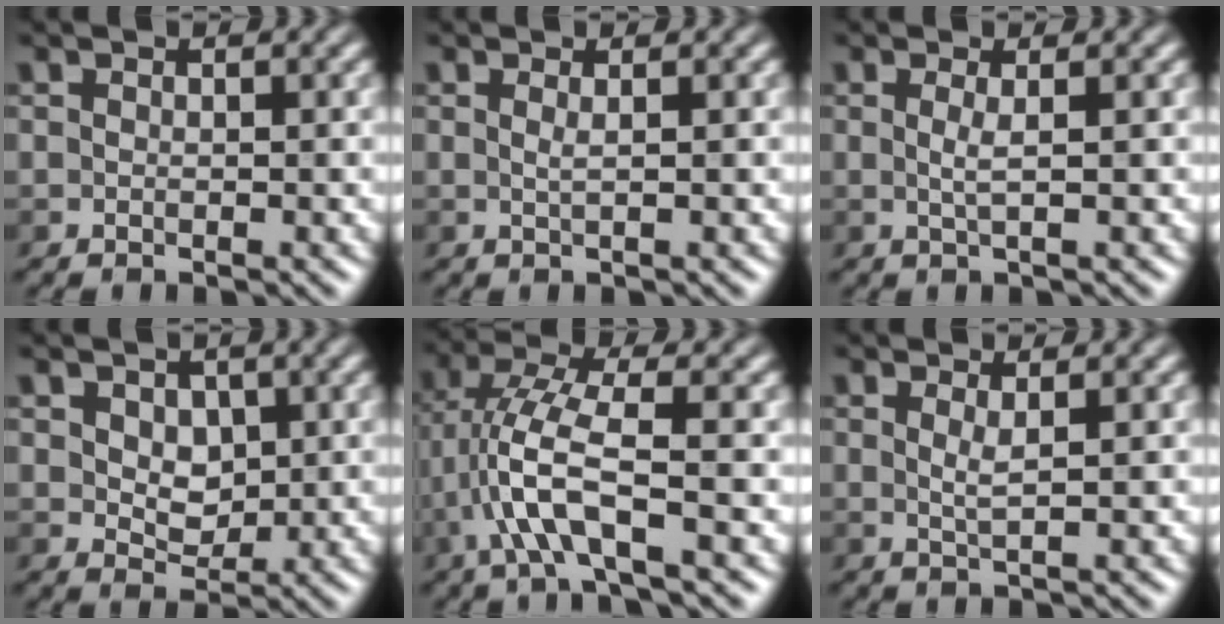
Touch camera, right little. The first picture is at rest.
{"total": 0.7, "force": [0.3, 0.1, 0.7], "torque": [-0.008, 0.000, 0.003]}
{"total": 0.9, "force": [0.1, -0.3, 0.9], "torque": [-0.022, 0.002, 0.004]}
{"total": 3.5, "force": [1.0, 2.5, 2.2], "torque": [-0.032, 0.002, 0.012]}
{"total": 5.0, "force": [-1.7, 0.9, 4.6], "torque": [-0.103, 0.016, -0.035]}
{"total": 1.1, "force": [0.4, 0.1, 1.1], "torque": [-0.025, 0.002, 0.012]}